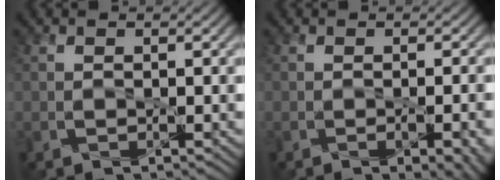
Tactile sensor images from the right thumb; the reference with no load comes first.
{"total": 4.1, "force": [-1.9, 1.2, 3.4], "torque": [-0.044, -0.007, -0.014]}